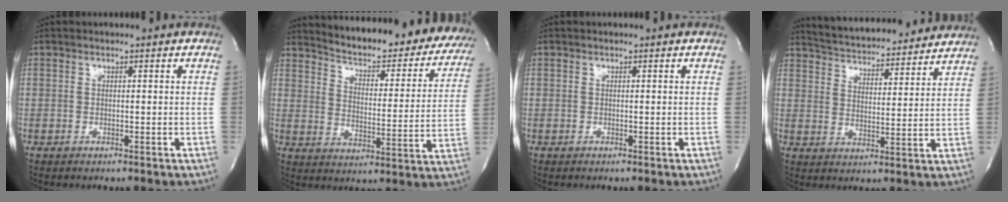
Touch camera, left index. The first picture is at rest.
{"total": 25.1, "force": [23.1, 5.8, 7.9], "torque": [-0.111, -0.070, 0.279]}
{"total": 0.0}
{"total": 18.9, "force": [17.8, 3.5, 5.4], "torque": [-0.086, 0.015, 0.246]}